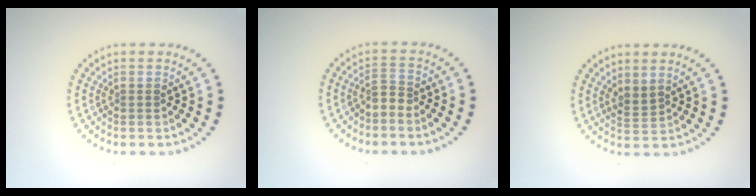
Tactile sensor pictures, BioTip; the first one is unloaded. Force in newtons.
{"total": 1.7, "press": 1.2, "slide": 1.1}
{"total": 1.4, "press": 1.2, "slide": 0.8}